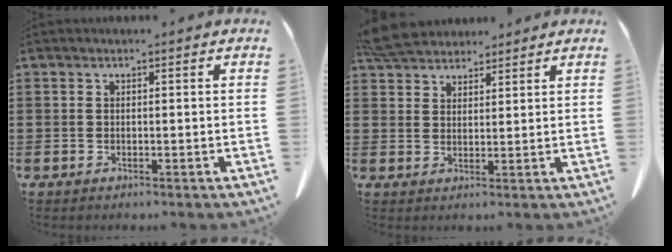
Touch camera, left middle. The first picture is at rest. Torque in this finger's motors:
{"motor_torque": [1.18, 0.46, 0.23, 0.05]}